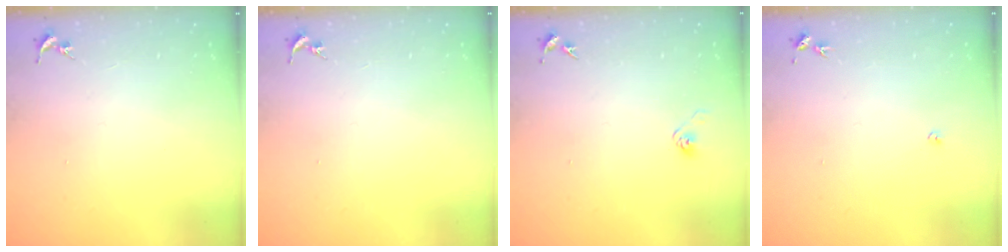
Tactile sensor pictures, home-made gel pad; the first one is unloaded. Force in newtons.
{"total": 0.0}
{"total": 3.0, "press": 2.9, "slide": 0.9}
{"total": 2.7, "press": 2.7, "slide": 0.5}